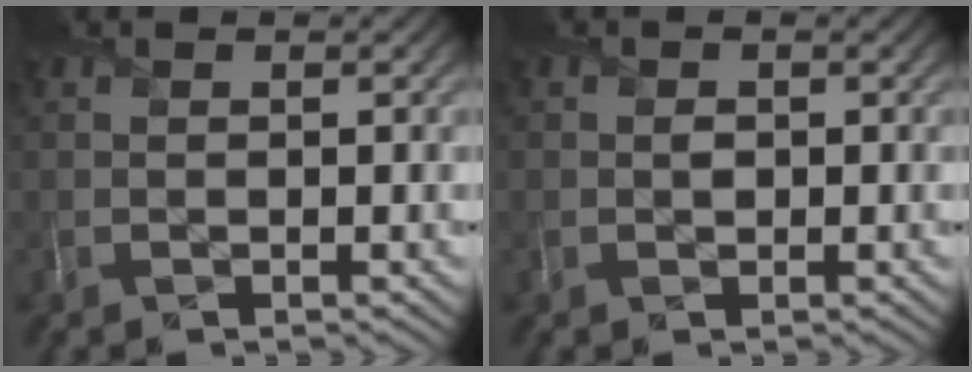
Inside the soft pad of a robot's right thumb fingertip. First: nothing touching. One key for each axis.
{"total": 1.0, "fx": 0.0, "fy": 0.9, "fz": 0.5, "tx": -0.007, "ty": -0.005, "tz": -0.005}